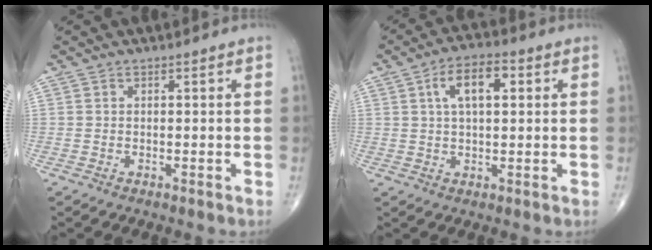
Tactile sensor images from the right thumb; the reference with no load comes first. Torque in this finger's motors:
{"motor_torque": [0.07, 2.07, 0.69, 0.17, 0.25]}